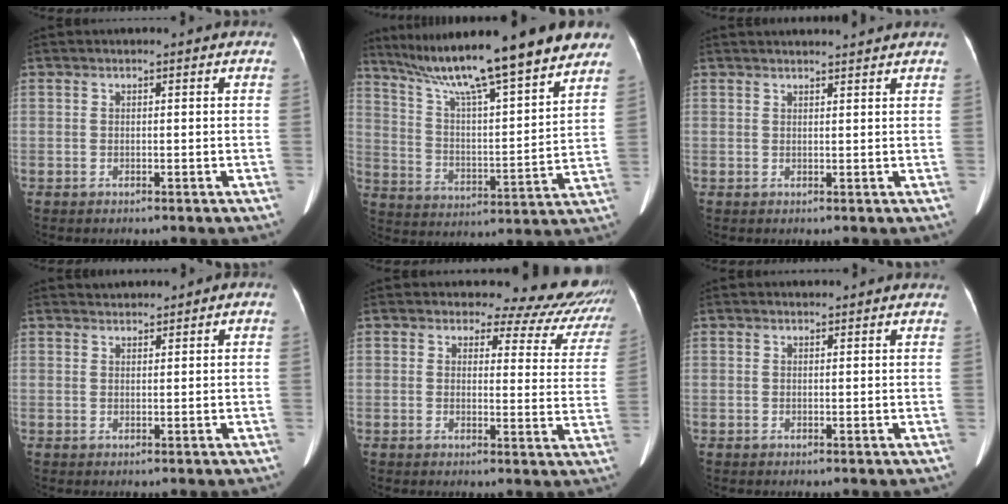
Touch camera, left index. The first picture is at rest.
{"total": 22.6, "force": [18.5, 1.7, 12.9], "torque": [-0.215, 0.001, 0.282]}
{"total": 6.1, "force": [5.8, -0.2, 1.7], "torque": [-0.023, 0.018, 0.065]}
{"total": 1.3, "force": [1.2, 0.5, 0.1], "torque": [-0.004, 0.015, 0.021]}
{"total": 11.7, "force": [11.0, 3.7, 1.3], "torque": [0.015, -0.057, 0.090]}
{"total": 1.1, "force": [1.0, 0.3, 0.1], "torque": [-0.012, 0.009, 0.017]}